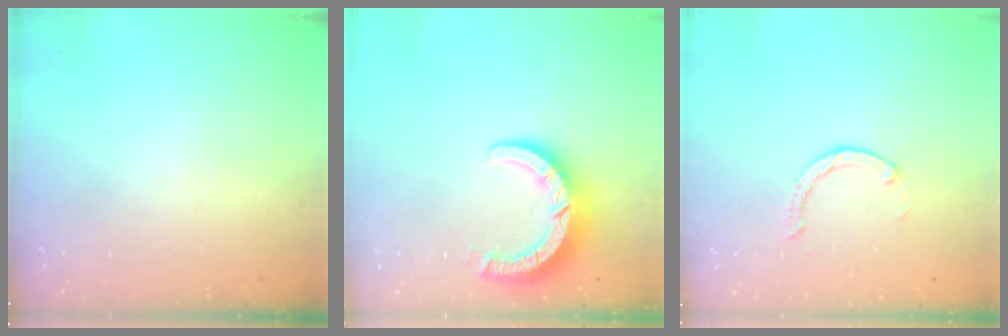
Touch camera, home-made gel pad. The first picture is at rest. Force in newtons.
{"total": 9.0, "press": 9.0, "slide": 1.0}
{"total": 1.0, "press": 0.9, "slide": 0.3}